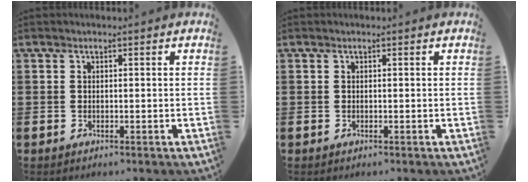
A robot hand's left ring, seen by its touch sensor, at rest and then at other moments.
{"total": 0.0}